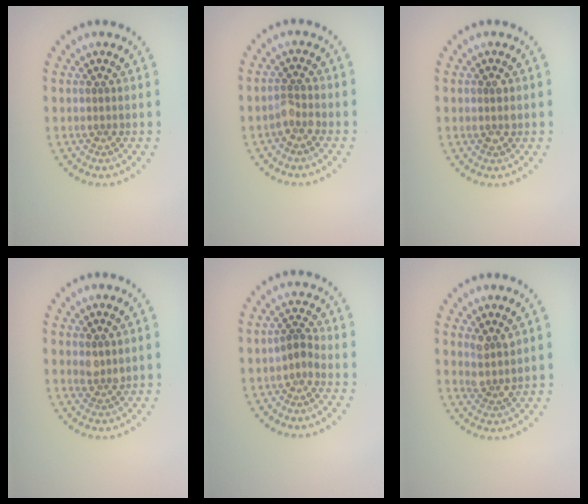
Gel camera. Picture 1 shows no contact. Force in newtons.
{"total": 1.5, "press": 1.3, "slide": 0.8}
{"total": 1.0, "press": 1.0, "slide": 0.2}
{"total": 1.5, "press": 1.4, "slide": 0.7}
{"total": 1.5, "press": 1.0, "slide": 1.1}
{"total": 2.1, "press": 1.6, "slide": 1.3}